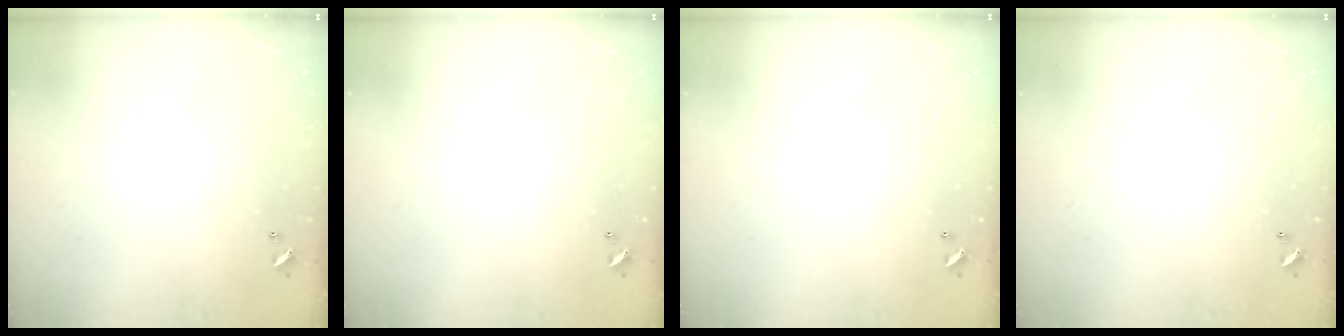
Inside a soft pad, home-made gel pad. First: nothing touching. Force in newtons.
{"total": 0.0}
{"total": 0.0}
{"total": 0.0}